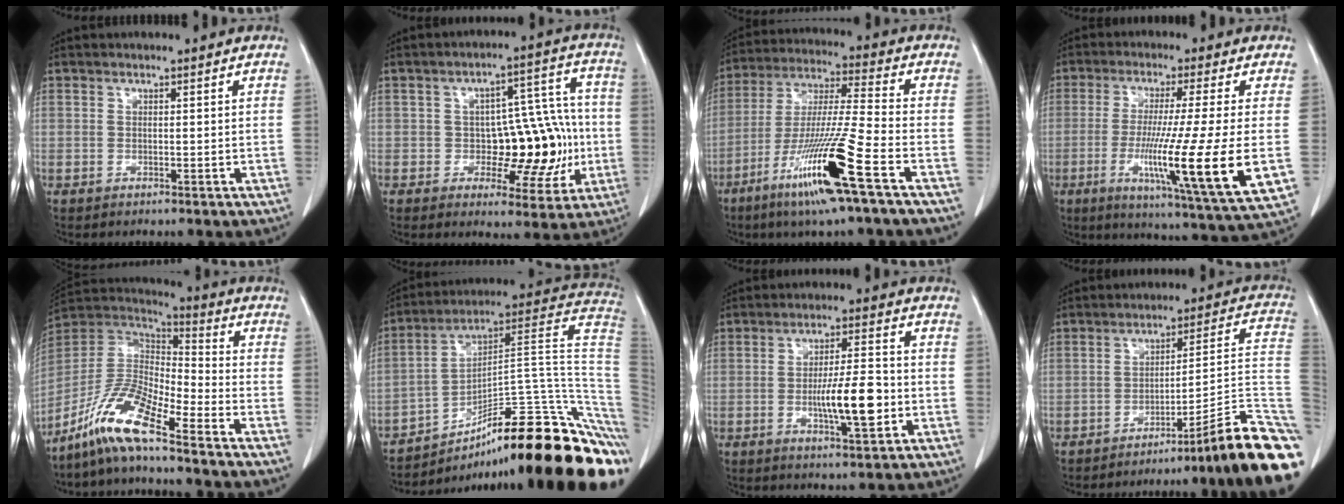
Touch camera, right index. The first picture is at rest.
{"total": 12.2, "force": [-1.9, 6.4, 10.2], "torque": [-0.114, 0.035, -0.016]}
{"total": 16.3, "force": [-8.1, -0.9, 14.1], "torque": [-0.291, -0.034, -0.153]}
{"total": 17.8, "force": [-3.1, -0.8, 17.5], "torque": [-0.285, -0.041, -0.055]}
{"total": 12.5, "force": [-9.1, 1.2, 8.4], "torque": [-0.176, 0.003, -0.176]}
{"total": 29.5, "force": [-15.1, 5.2, 24.8], "torque": [-0.220, 0.050, -0.209]}
{"total": 9.2, "force": [-2.1, 1.6, 8.9], "torque": [-0.151, -0.001, -0.034]}
{"total": 22.2, "force": [-13.9, 0.2, 17.3], "torque": [-0.117, 0.031, -0.198]}